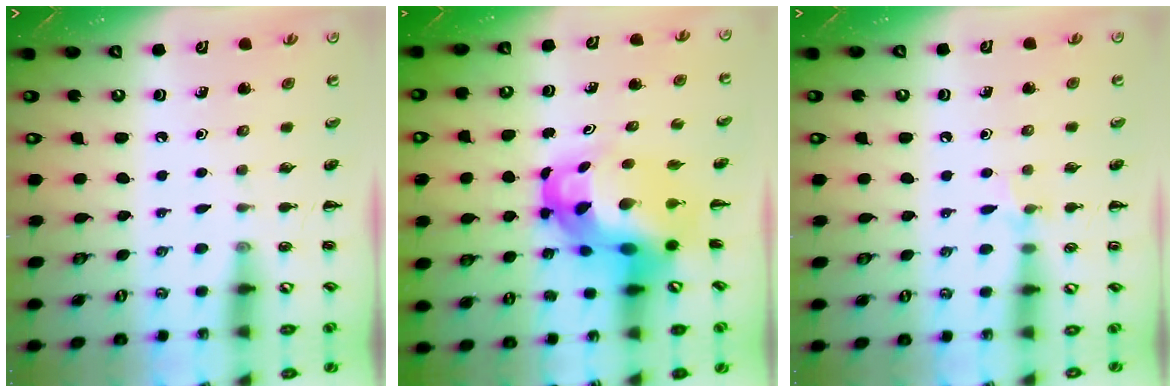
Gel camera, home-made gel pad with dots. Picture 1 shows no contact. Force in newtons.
{"total": 8.5, "press": 8.1, "slide": 2.6}
{"total": 5.1, "press": 4.9, "slide": 1.5}